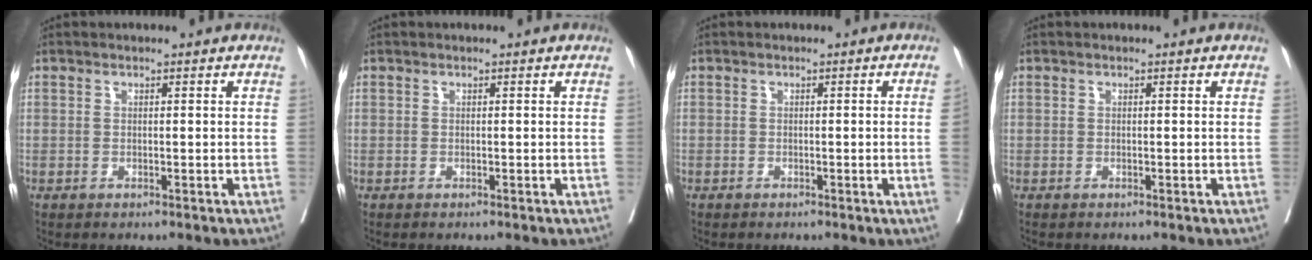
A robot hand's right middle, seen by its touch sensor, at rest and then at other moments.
{"total": 0.0}
{"total": 1.3, "force": [-0.2, -0.5, 1.2], "torque": [-0.010, 0.000, -0.002]}
{"total": 0.0}